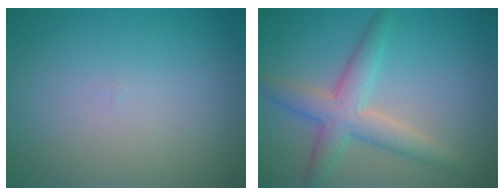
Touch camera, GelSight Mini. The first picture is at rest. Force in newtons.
{"total": 4.3, "press": 4.3, "slide": 0.3}